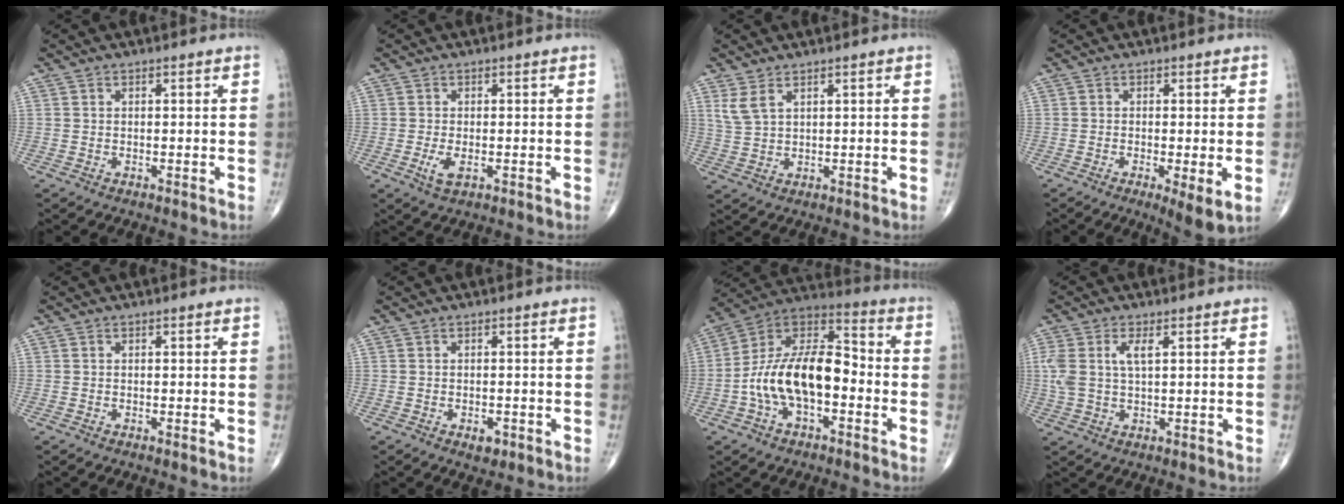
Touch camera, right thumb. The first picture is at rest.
{"total": 3.0, "force": [-0.8, 1.4, 2.5], "torque": [-0.054, -0.007, -0.014]}
{"total": 3.5, "force": [2.1, 1.5, 2.4], "torque": [-0.055, -0.003, 0.053]}
{"total": 5.0, "force": [-1.2, 1.1, 4.8], "torque": [-0.085, -0.018, -0.023]}
{"total": 0.0}
{"total": 2.2, "force": [-1.0, 1.3, 1.5], "torque": [-0.019, 0.000, -0.011]}
{"total": 17.2, "force": [-3.5, 9.1, 14.2], "torque": [-0.250, 0.050, -0.069]}
{"total": 6.0, "force": [1.7, 2.7, 5.2], "torque": [-0.132, 0.013, 0.038]}